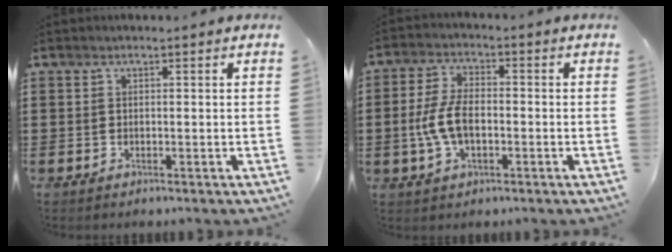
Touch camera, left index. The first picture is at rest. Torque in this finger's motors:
{"motor_torque": [0.73, 0.31, 0.49, 0.13]}